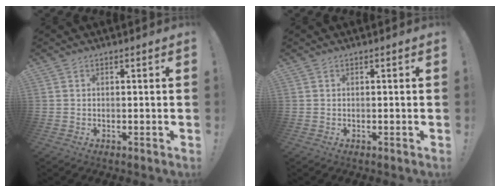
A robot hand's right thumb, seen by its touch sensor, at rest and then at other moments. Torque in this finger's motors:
{"motor_torque": [-0.02, 0.13, 0.31, 0.02, -0.02]}